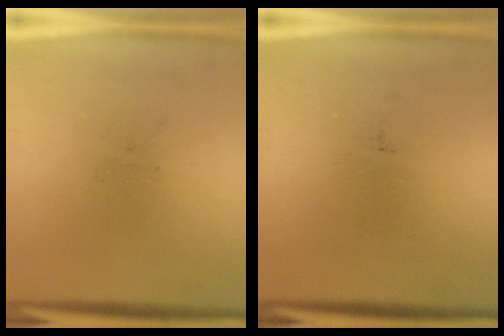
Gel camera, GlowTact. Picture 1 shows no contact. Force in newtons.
{"total": 0.0}